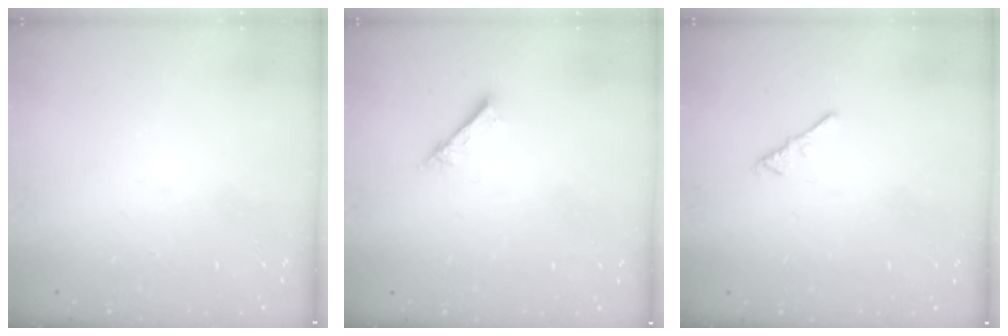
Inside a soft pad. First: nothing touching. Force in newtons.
{"total": 2.1, "press": 2.1, "slide": 0.2}
{"total": 1.1, "press": 1.0, "slide": 0.4}